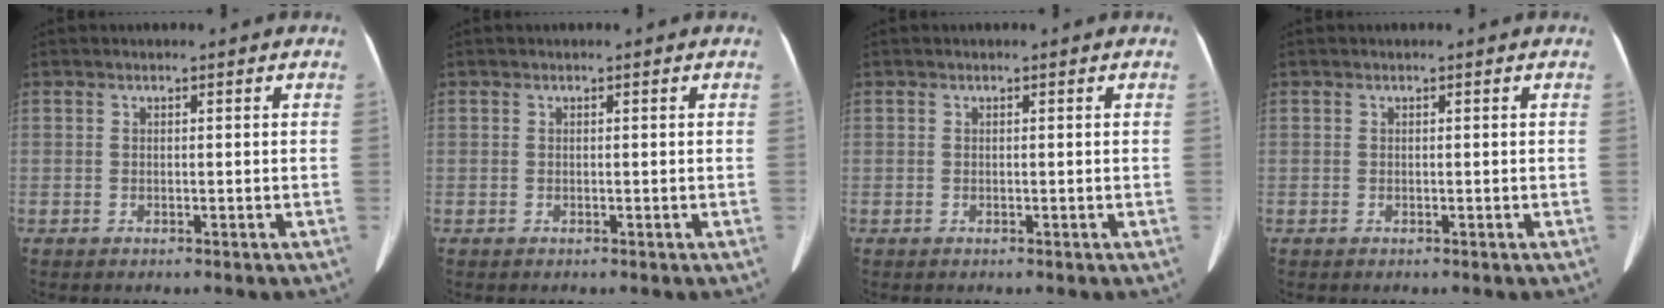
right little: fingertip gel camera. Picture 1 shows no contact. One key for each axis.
{"total": 0.0}
{"total": 0.0}
{"total": 0.0}